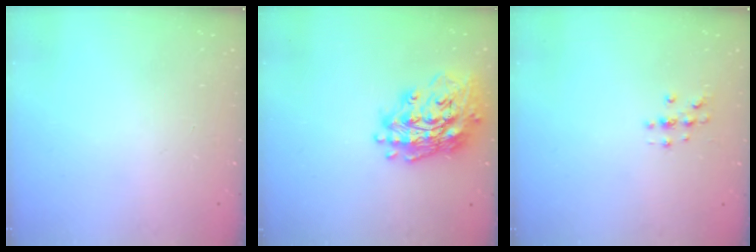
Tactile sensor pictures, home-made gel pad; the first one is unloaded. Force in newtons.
{"total": 19.7, "press": 19.5, "slide": 2.7}
{"total": 2.0, "press": 2.0, "slide": 0.2}